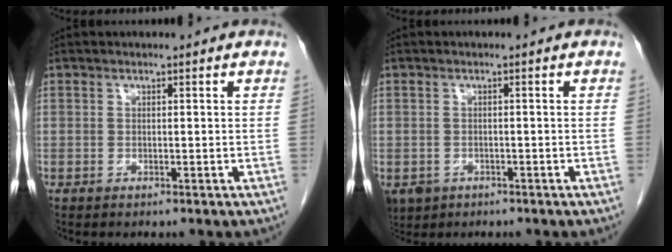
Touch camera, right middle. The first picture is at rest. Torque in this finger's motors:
{"motor_torque": [0.07, -0.04, -0.01, 0.00]}